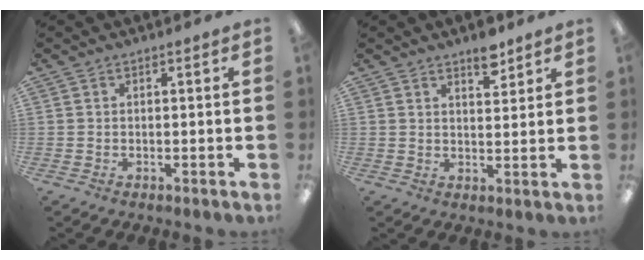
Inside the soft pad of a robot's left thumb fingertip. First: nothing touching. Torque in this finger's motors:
{"motor_torque": [0.92, 0.22, 1.18, -0.56, 0.00]}